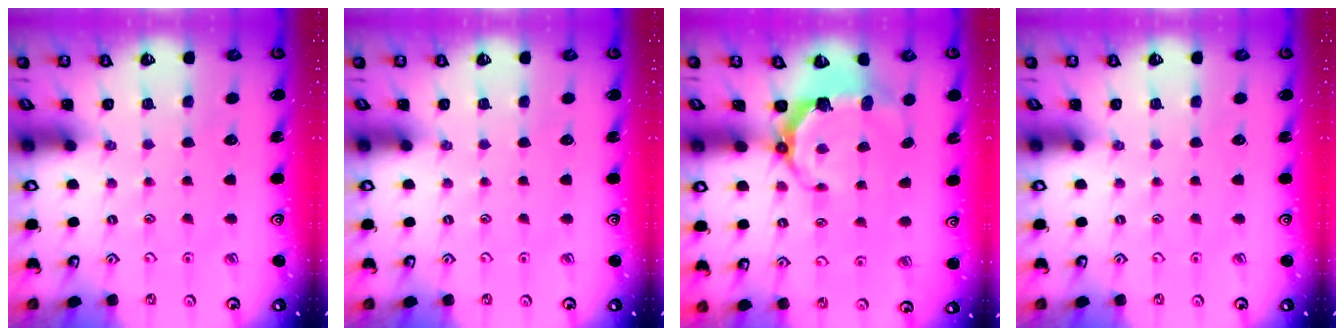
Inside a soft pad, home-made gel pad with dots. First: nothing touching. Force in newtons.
{"total": 0.0}
{"total": 6.5, "press": 4.8, "slide": 4.3}
{"total": 0.0}